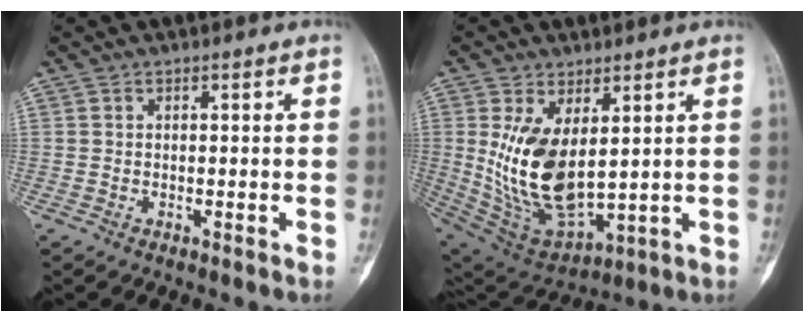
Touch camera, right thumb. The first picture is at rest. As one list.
[{"total": 15.2, "force": [2.7, 7.8, 12.8], "torque": [-0.235, -0.025, 0.081]}]